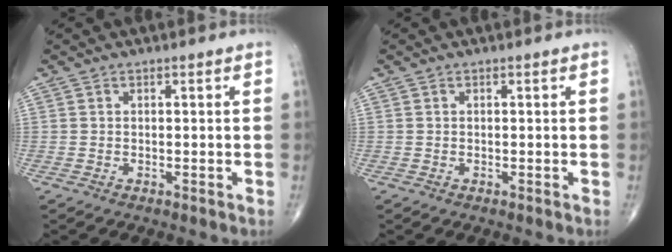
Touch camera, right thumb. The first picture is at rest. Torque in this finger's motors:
{"motor_torque": [0.00, 0.00, 0.04, 0.03, 0.00]}